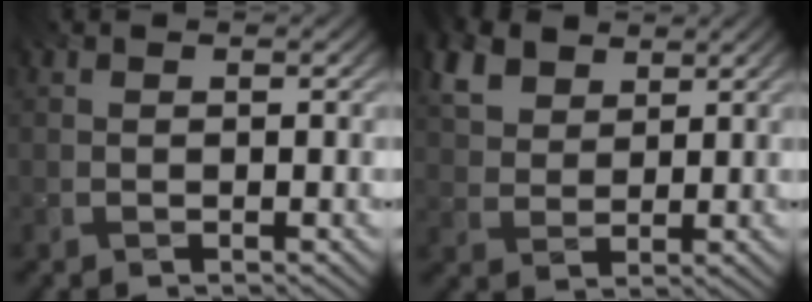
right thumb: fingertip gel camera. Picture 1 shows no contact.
{"total": 5.9, "force": [3.3, 3.8, 3.0], "torque": [-0.088, 0.008, 0.065]}